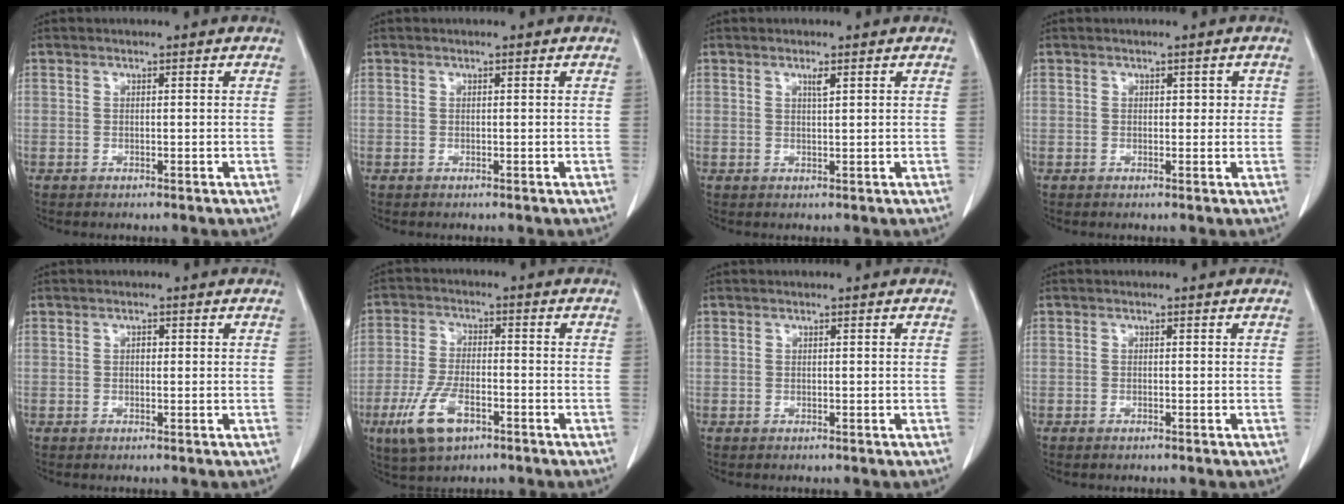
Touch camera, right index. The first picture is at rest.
{"total": 0.0}
{"total": 1.2, "force": [0.7, 0.0, 1.0], "torque": [-0.020, -0.002, 0.013]}
{"total": 1.6, "force": [0.4, 1.1, 1.0], "torque": [-0.008, 0.006, 0.004]}
{"total": 1.0, "force": [0.1, 0.7, 0.7], "torque": [-0.009, 0.003, 0.000]}
{"total": 8.7, "force": [-4.4, 3.4, 6.6], "torque": [-0.148, -0.009, -0.079]}
{"total": 0.0}
{"total": 0.6, "force": [-0.5, 0.1, 0.3], "torque": [-0.012, -0.001, -0.007]}